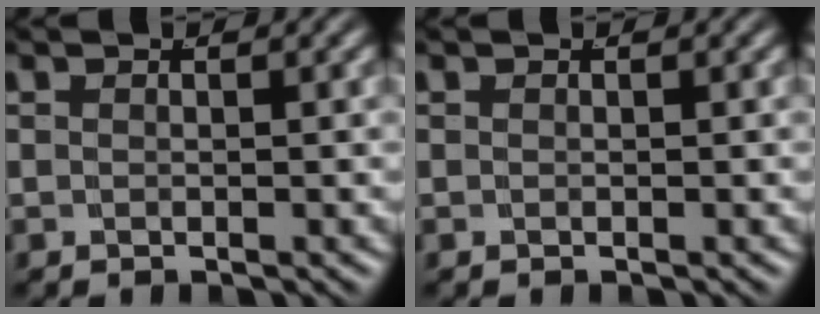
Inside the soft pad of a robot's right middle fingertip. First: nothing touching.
{"total": 0.0}